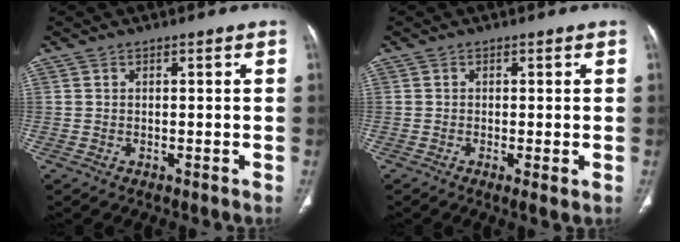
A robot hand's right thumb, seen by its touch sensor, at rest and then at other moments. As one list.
[{"total": 1.8, "force": [-0.5, 0.3, 1.7], "torque": [-0.041, -0.009, -0.012]}]